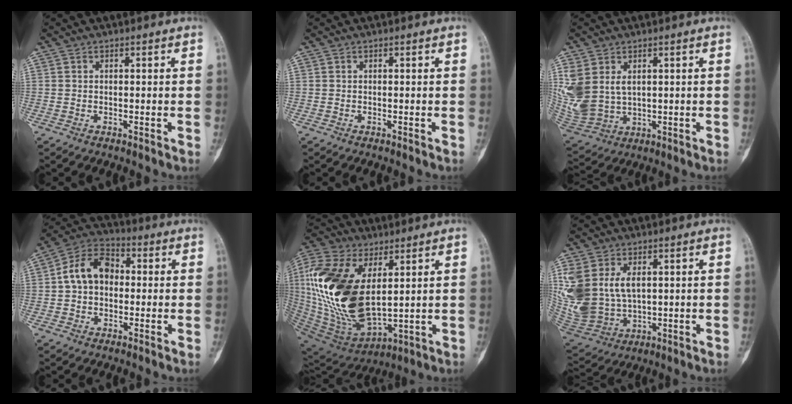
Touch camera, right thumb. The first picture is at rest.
{"total": 0.0}
{"total": 13.1, "force": [3.2, 9.6, 8.3], "torque": [-0.210, -0.009, 0.090]}
{"total": 10.4, "force": [0.5, 7.6, 7.1], "torque": [-0.110, 0.032, -0.005]}
{"total": 26.1, "force": [4.9, 14.1, 21.4], "torque": [-0.454, -0.028, 0.099]}
{"total": 17.9, "force": [3.6, 12.5, 12.3], "torque": [-0.297, -0.009, 0.097]}